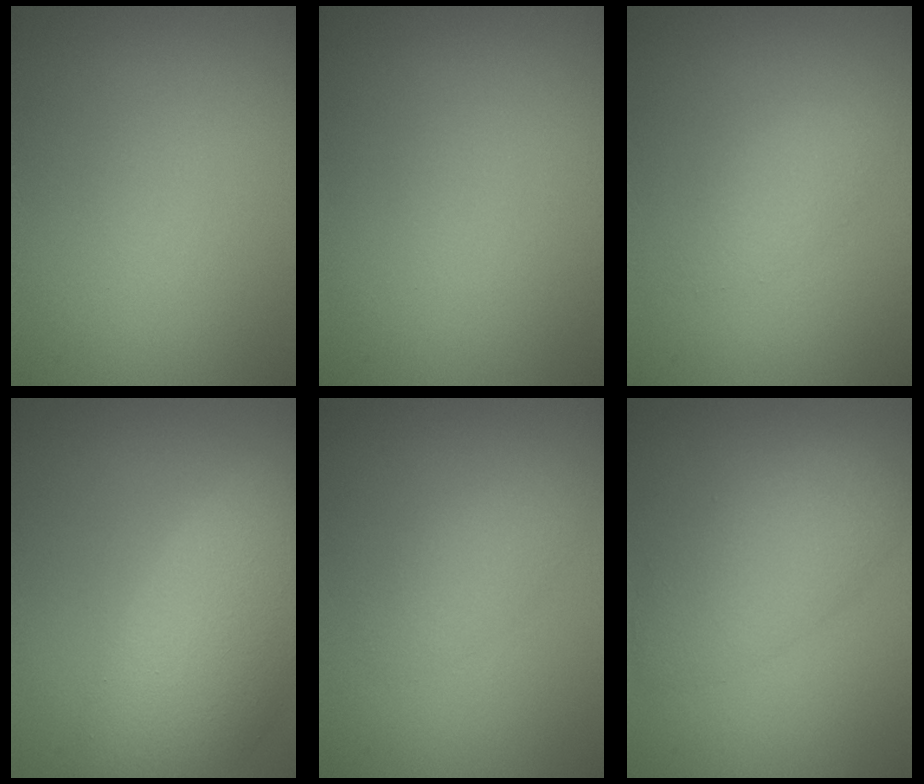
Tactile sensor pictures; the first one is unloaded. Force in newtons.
{"total": 0.0}
{"total": 1.7, "press": 1.7, "slide": 0.1}
{"total": 8.5, "press": 8.5, "slide": 0.7}
{"total": 2.1, "press": 2.1, "slide": 0.0}
{"total": 5.1, "press": 5.1, "slide": 0.2}